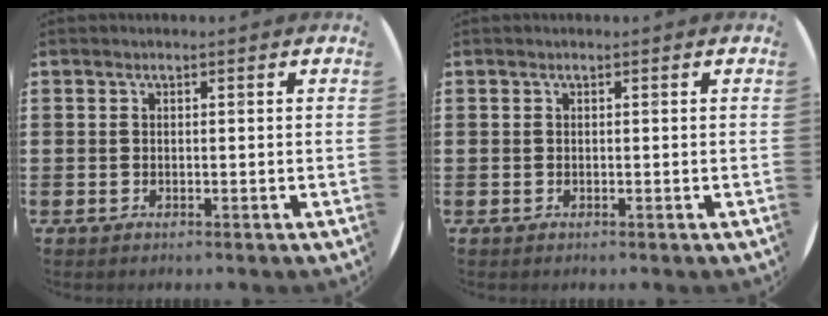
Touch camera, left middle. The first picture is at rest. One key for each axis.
{"total": 0.0}